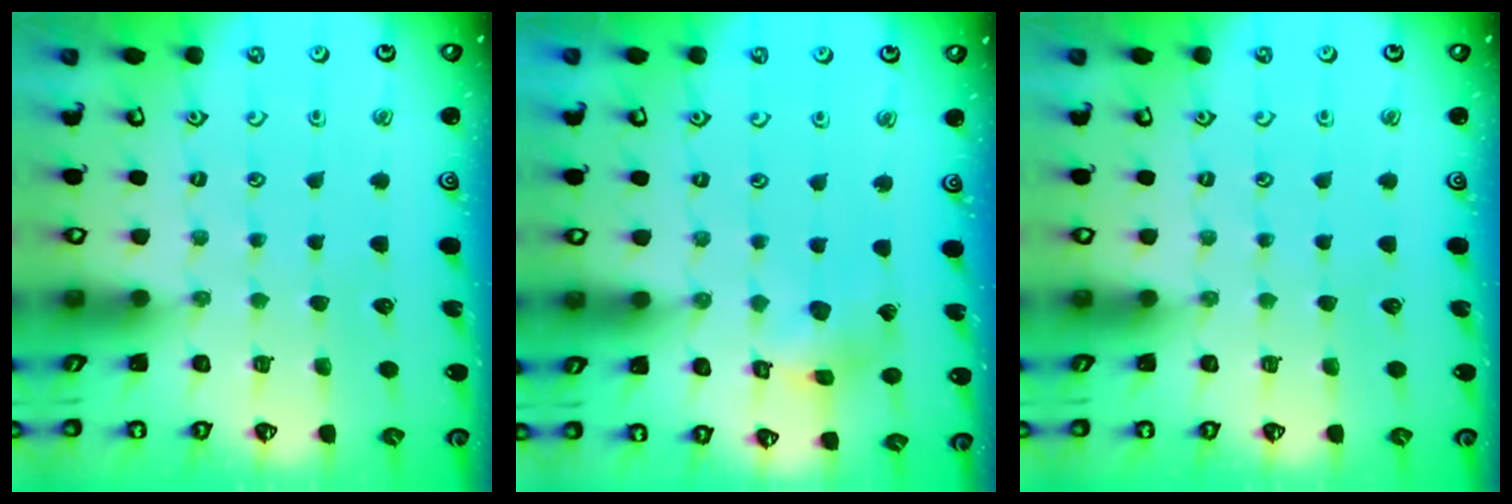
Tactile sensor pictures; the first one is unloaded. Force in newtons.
{"total": 6.6, "press": 6.5, "slide": 0.6}
{"total": 0.0}